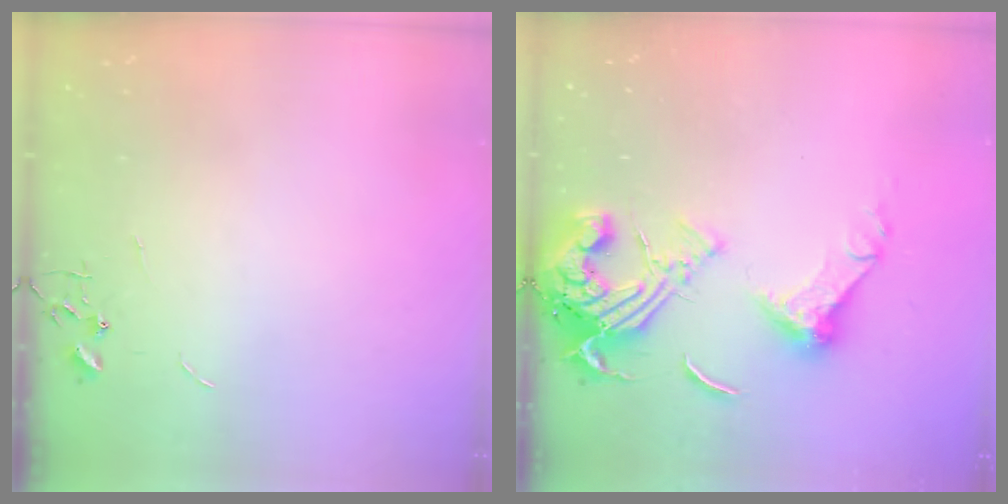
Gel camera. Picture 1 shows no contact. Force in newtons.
{"total": 17.3, "press": 17.2, "slide": 1.8}